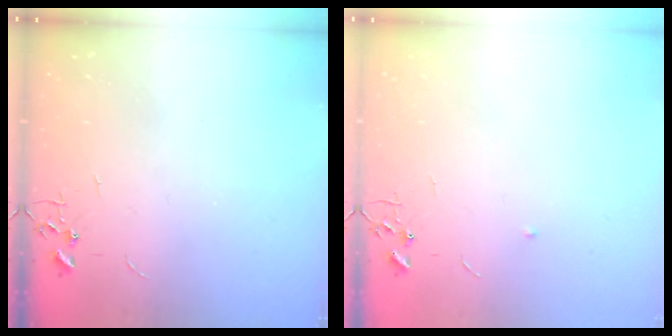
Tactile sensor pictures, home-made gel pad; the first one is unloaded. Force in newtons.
{"total": 4.0, "press": 3.9, "slide": 0.9}